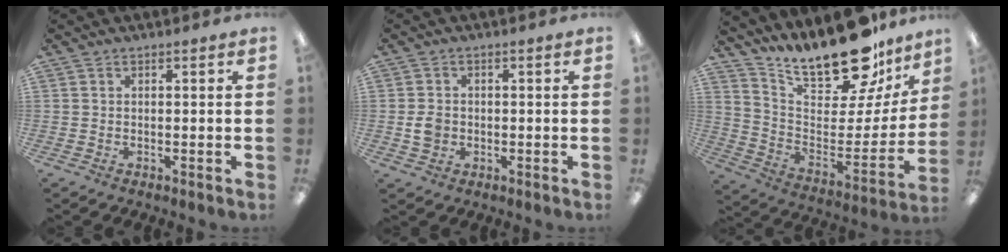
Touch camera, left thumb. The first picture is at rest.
{"total": 3.5, "force": [-0.4, 2.9, 1.9], "torque": [-0.025, 0.004, -0.008]}
{"total": 22.4, "force": [18.9, 7.0, 9.8], "torque": [-0.144, -0.139, 0.321]}